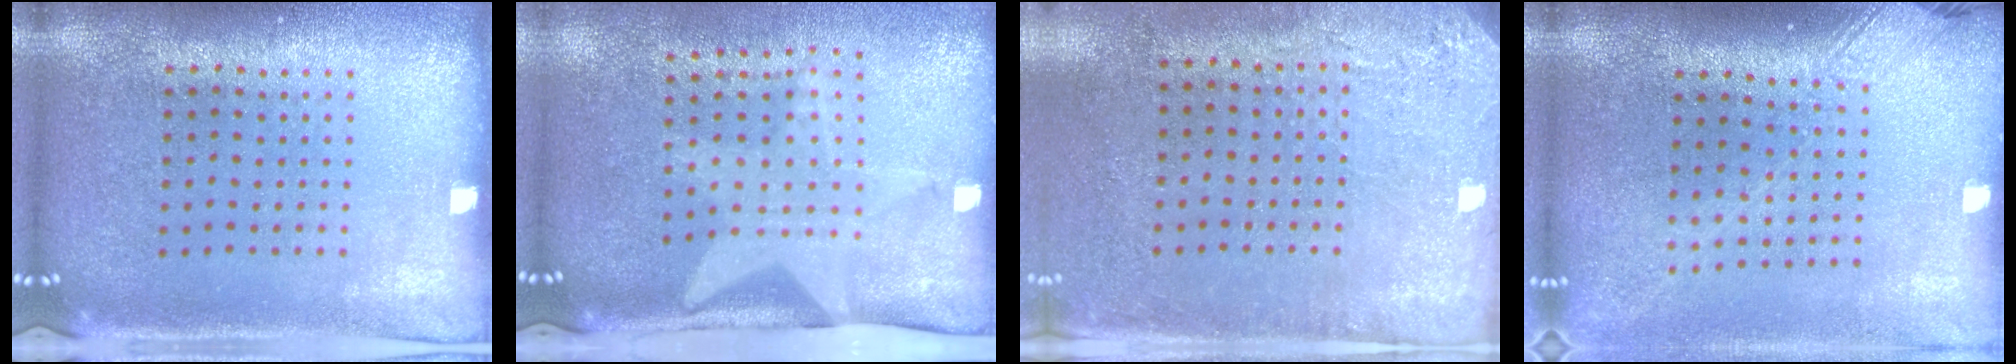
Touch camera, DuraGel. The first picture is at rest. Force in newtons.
{"total": 2.1, "press": 1.5, "slide": 1.4}
{"total": 2.9, "press": 2.4, "slide": 1.6}
{"total": 1.8, "press": 1.4, "slide": 1.0}